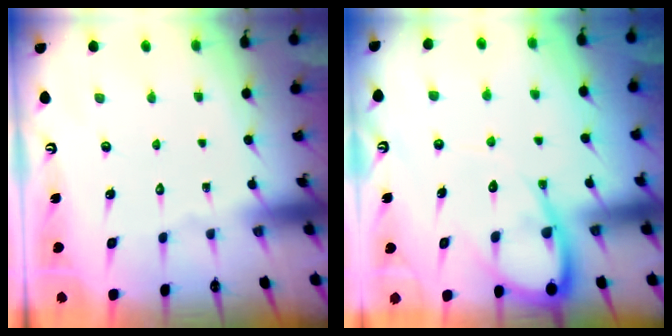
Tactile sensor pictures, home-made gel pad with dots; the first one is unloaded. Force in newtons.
{"total": 8.5, "press": 8.5, "slide": 0.9}